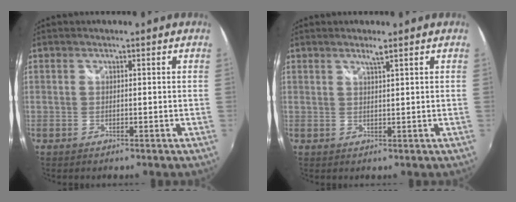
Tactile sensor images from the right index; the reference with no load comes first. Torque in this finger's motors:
{"motor_torque": [0.01, 0.00, 0.00, 0.00]}